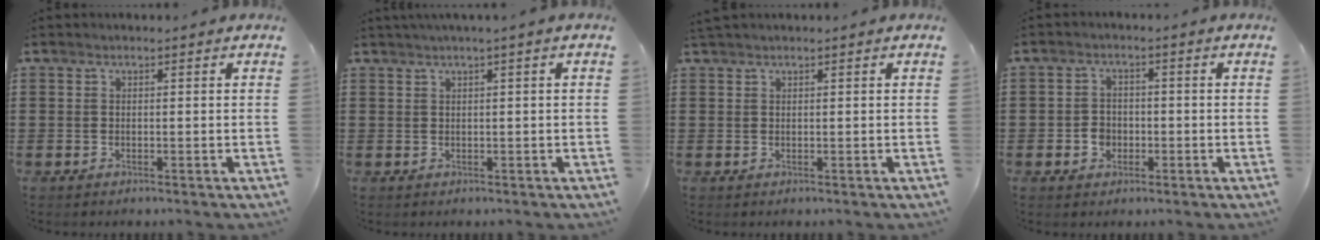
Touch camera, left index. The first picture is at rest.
{"total": 0.9, "force": [0.3, -0.2, 0.8], "torque": [-0.013, -0.003, 0.005]}
{"total": 0.6, "force": [0.6, 0.1, 0.3], "torque": [-0.007, 0.001, 0.011]}
{"total": 2.6, "force": [-0.9, 2.3, 0.9], "torque": [-0.023, 0.003, -0.021]}